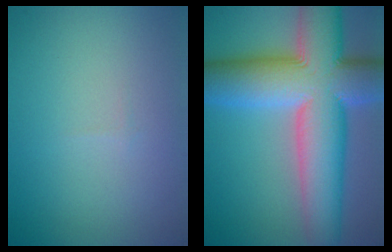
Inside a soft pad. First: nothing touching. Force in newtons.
{"total": 13.8, "press": 13.8, "slide": 0.5}